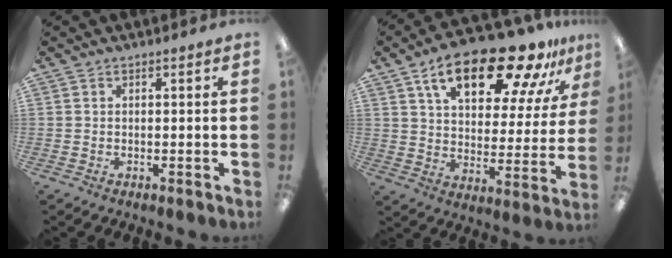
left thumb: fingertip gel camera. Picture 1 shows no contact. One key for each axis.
{"total": 22.7, "fx": 14.5, "fy": 9.3, "fz": 14.9, "tx": -0.232, "ty": -0.072, "tz": 0.238}